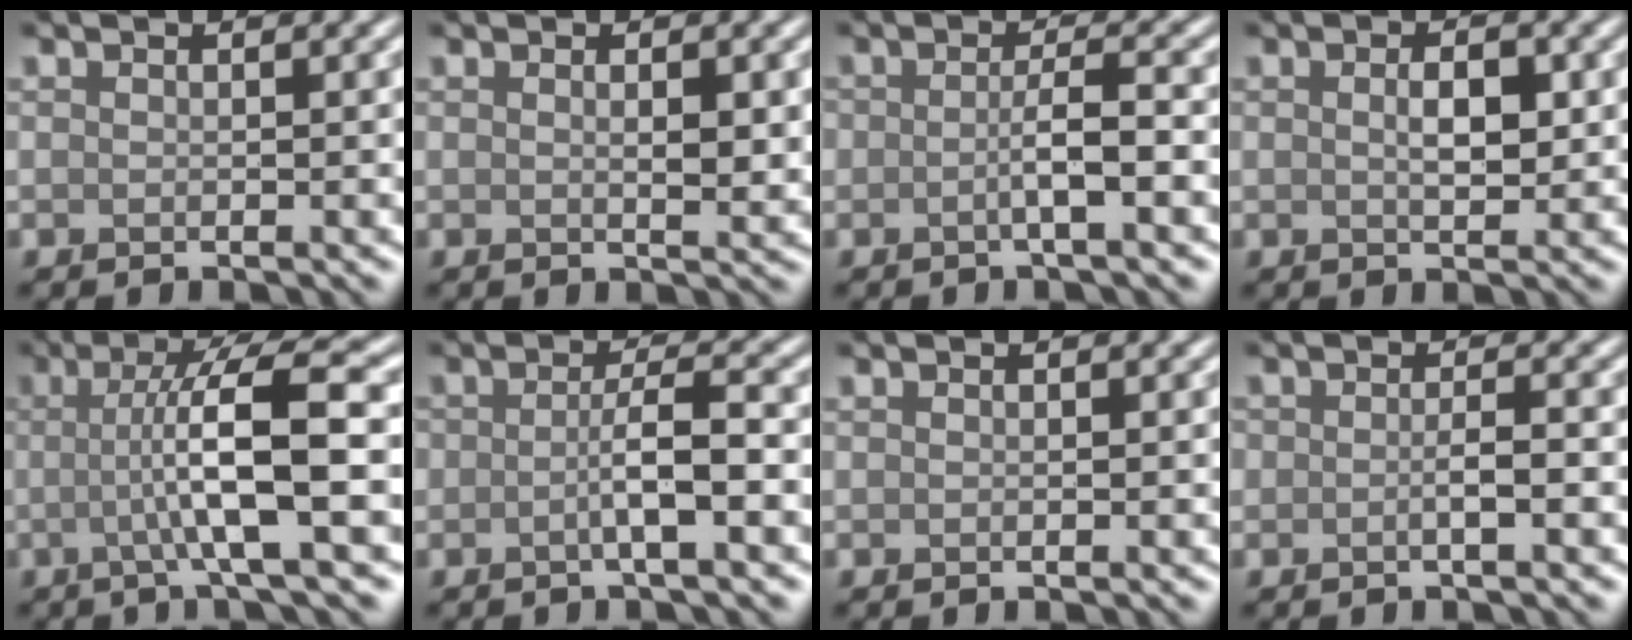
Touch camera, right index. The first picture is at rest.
{"total": 1.9, "force": [0.3, 0.5, 1.8], "torque": [-0.026, -0.004, 0.008]}
{"total": 2.0, "force": [-0.6, 0.2, 1.9], "torque": [-0.033, 0.005, -0.013]}
{"total": 2.3, "force": [0.3, 1.1, 1.9], "torque": [-0.036, 0.000, 0.006]}
{"total": 7.7, "force": [-0.7, 1.1, 7.6], "torque": [-0.116, 0.011, -0.017]}
{"total": 2.6, "force": [-0.9, 0.3, 2.5], "torque": [-0.043, 0.009, -0.018]}
{"total": 0.0}
{"total": 1.1, "force": [-0.4, 0.3, 1.0], "torque": [-0.018, 0.001, -0.005]}